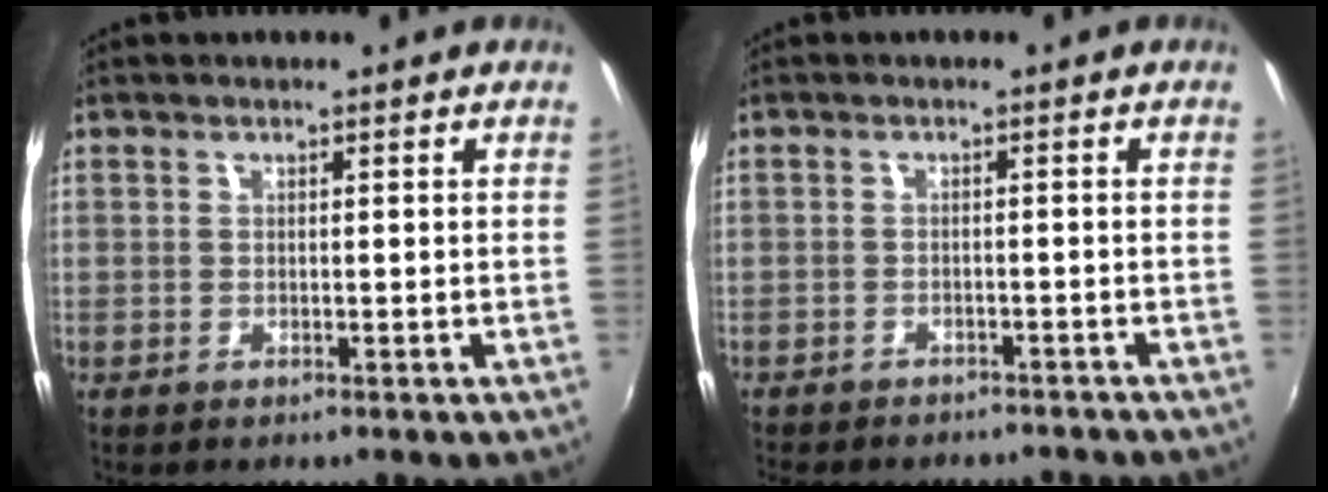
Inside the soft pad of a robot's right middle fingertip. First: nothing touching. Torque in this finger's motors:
{"motor_torque": [1.01, -1.13, 0.25, 0.05]}